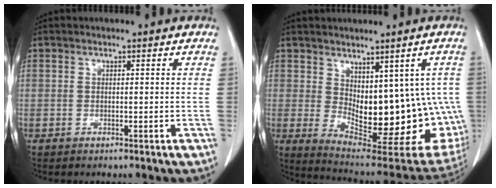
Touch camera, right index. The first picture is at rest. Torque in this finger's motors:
{"motor_torque": [1.18, -0.50, 0.45, 0.12]}